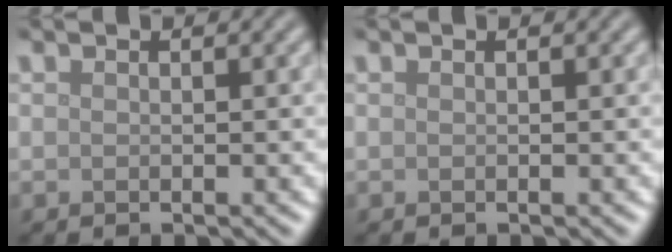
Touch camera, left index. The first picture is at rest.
{"total": 0.0}